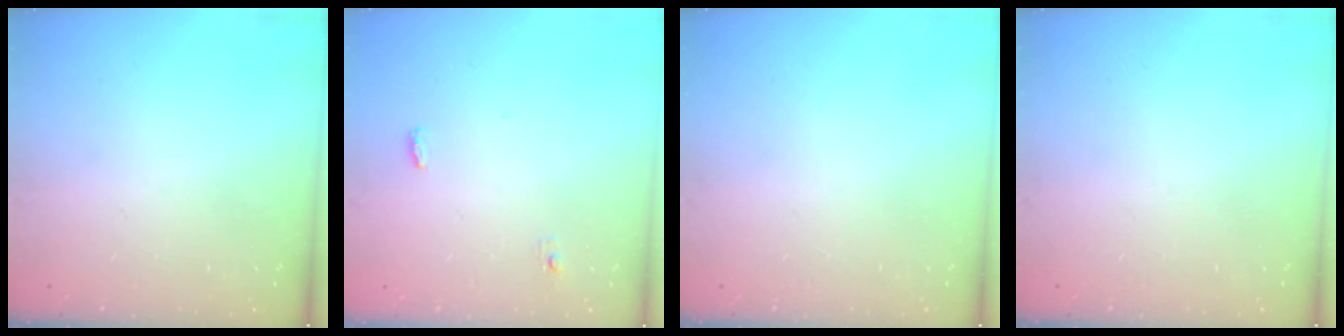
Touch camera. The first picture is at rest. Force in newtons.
{"total": 3.6, "press": 3.4, "slide": 1.0}
{"total": 0.0}
{"total": 0.0}